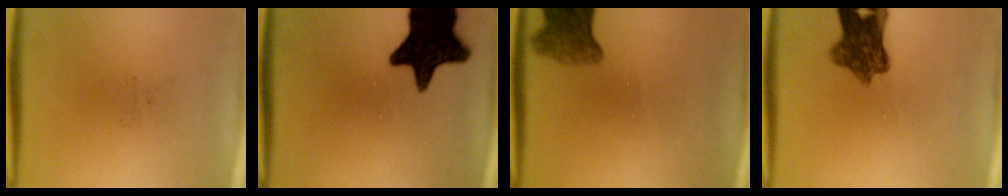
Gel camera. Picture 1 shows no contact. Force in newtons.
{"total": 15.9}
{"total": 5.7}
{"total": 7.8}